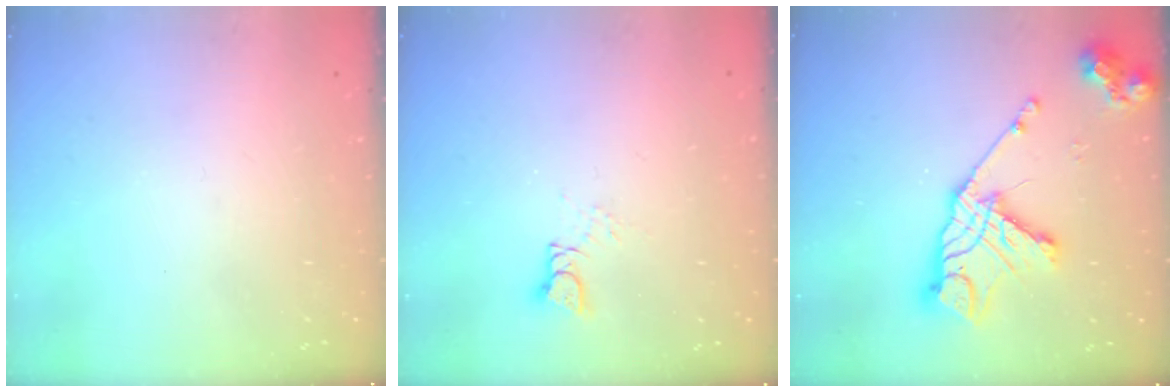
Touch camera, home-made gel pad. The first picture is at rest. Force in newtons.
{"total": 3.6, "press": 3.5, "slide": 0.4}
{"total": 17.8, "press": 17.7, "slide": 1.5}